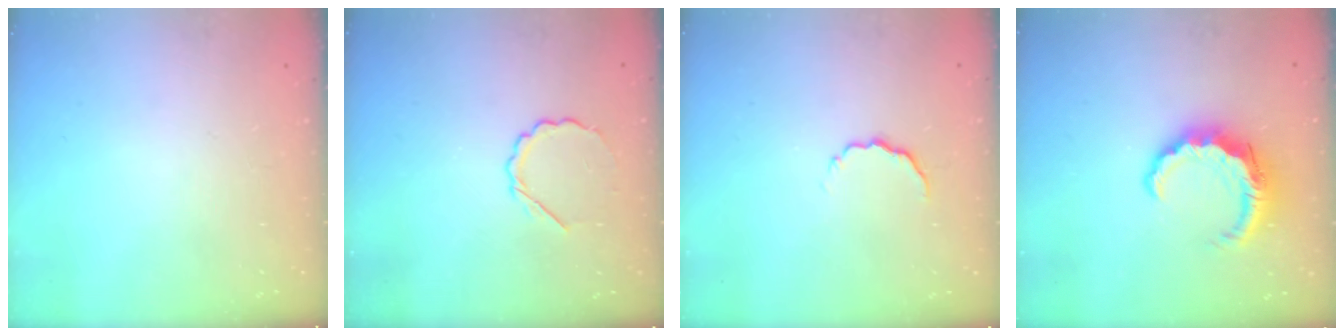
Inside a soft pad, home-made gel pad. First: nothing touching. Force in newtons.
{"total": 4.9, "press": 4.7, "slide": 1.3}
{"total": 4.4, "press": 4.3, "slide": 1.0}
{"total": 8.7, "press": 8.6, "slide": 1.4}